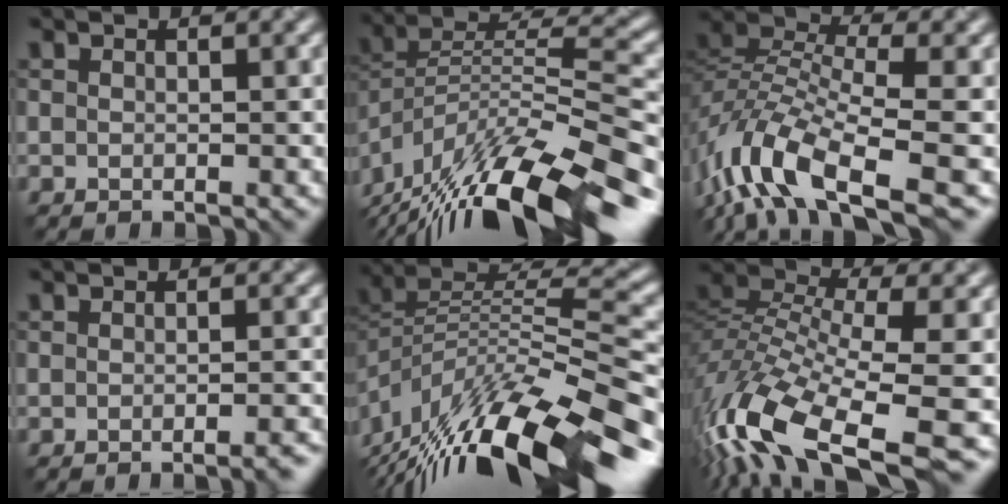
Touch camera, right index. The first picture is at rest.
{"total": 14.5, "force": [-9.5, 4.5, 10.0], "torque": [-0.196, 0.016, -0.159]}
{"total": 9.8, "force": [-5.4, 3.9, 7.2], "torque": [-0.141, 0.006, -0.117]}
{"total": 2.0, "force": [-1.5, 0.5, 1.3], "torque": [-0.007, 0.002, -0.025]}
{"total": 13.3, "force": [-7.6, 5.0, 9.7], "torque": [-0.190, 0.013, -0.130]}
{"total": 12.3, "force": [-5.9, 5.1, 9.5], "torque": [-0.214, 0.002, -0.112]}